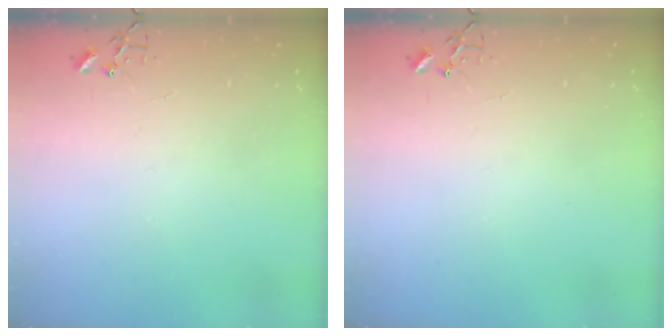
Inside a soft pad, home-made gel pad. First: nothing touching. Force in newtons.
{"total": 0.0}